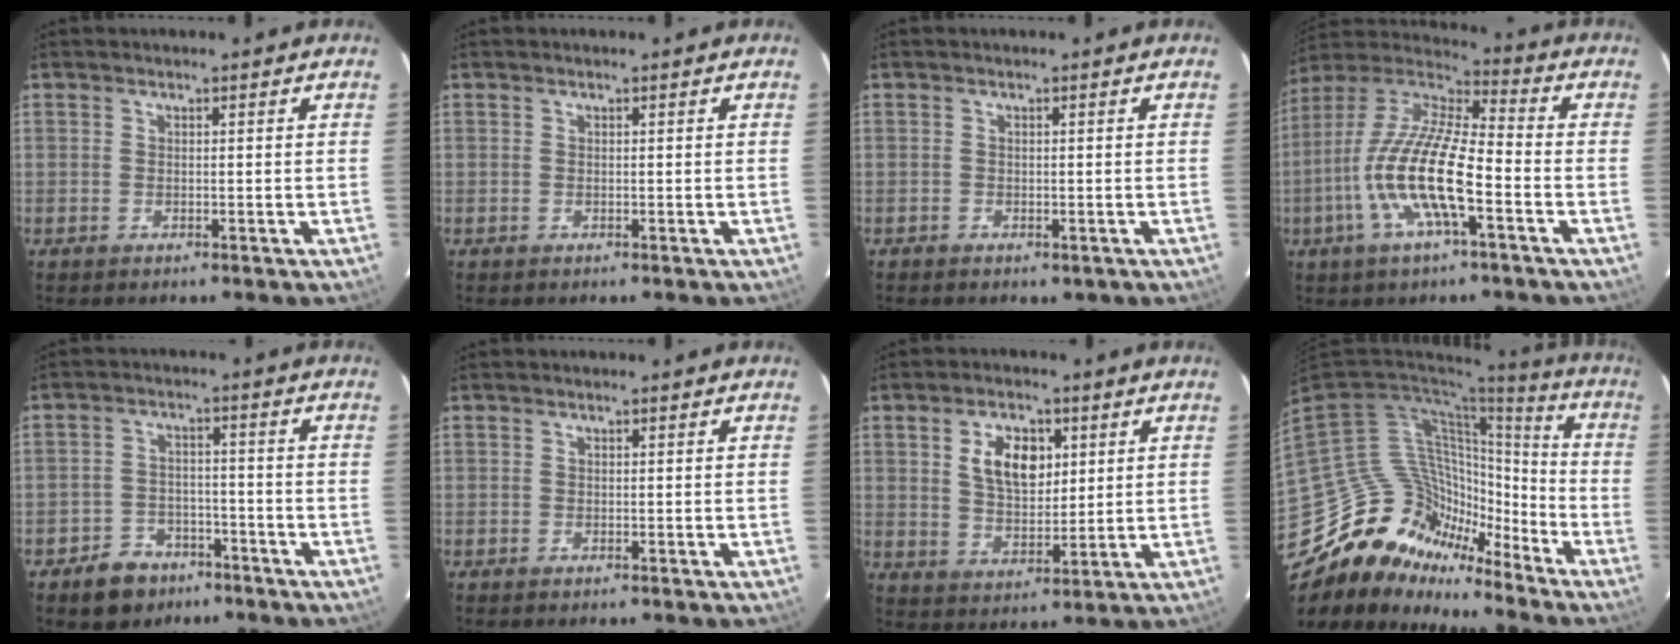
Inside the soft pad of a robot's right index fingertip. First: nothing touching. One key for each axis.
{"total": 0.0}
{"total": 1.5, "fx": -0.7, "fy": 1.3, "fz": 0.5, "tx": -0.009, "ty": -0.002, "tz": -0.008}
{"total": 16.4, "fx": -5.4, "fy": 3.9, "fz": 15.0, "tx": -0.298, "ty": -0.007, "tz": -0.112}
{"total": 7.7, "fx": -5.3, "fy": 5.2, "fz": 2.0, "tx": -0.058, "ty": 0.023, "tz": -0.071}
{"total": 0.0}
{"total": 9.0, "fx": 3.0, "fy": 5.2, "fz": 6.6, "tx": -0.120, "ty": 0.011, "tz": 0.059}
{"total": 18.8, "fx": -14.6, "fy": 11.3, "fz": 3.4, "tx": -0.067, "ty": 0.056, "tz": -0.247}